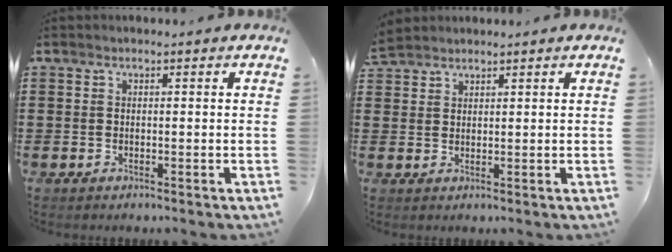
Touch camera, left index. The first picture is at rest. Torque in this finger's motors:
{"motor_torque": [0.64, -0.72, 0.24, 0.15]}